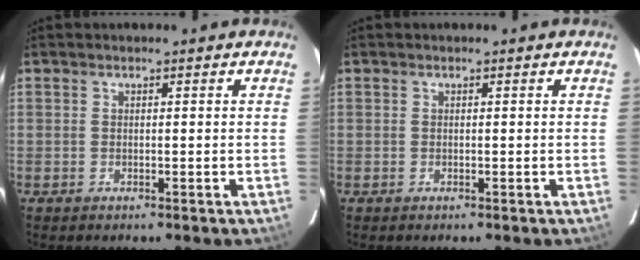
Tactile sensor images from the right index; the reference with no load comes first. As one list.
[{"total": 0.0}]